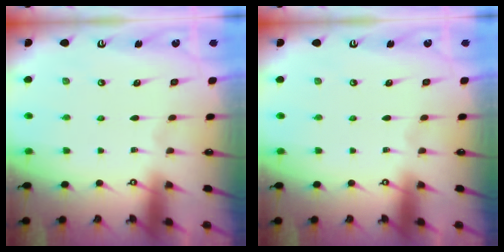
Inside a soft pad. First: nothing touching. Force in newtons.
{"total": 0.0}